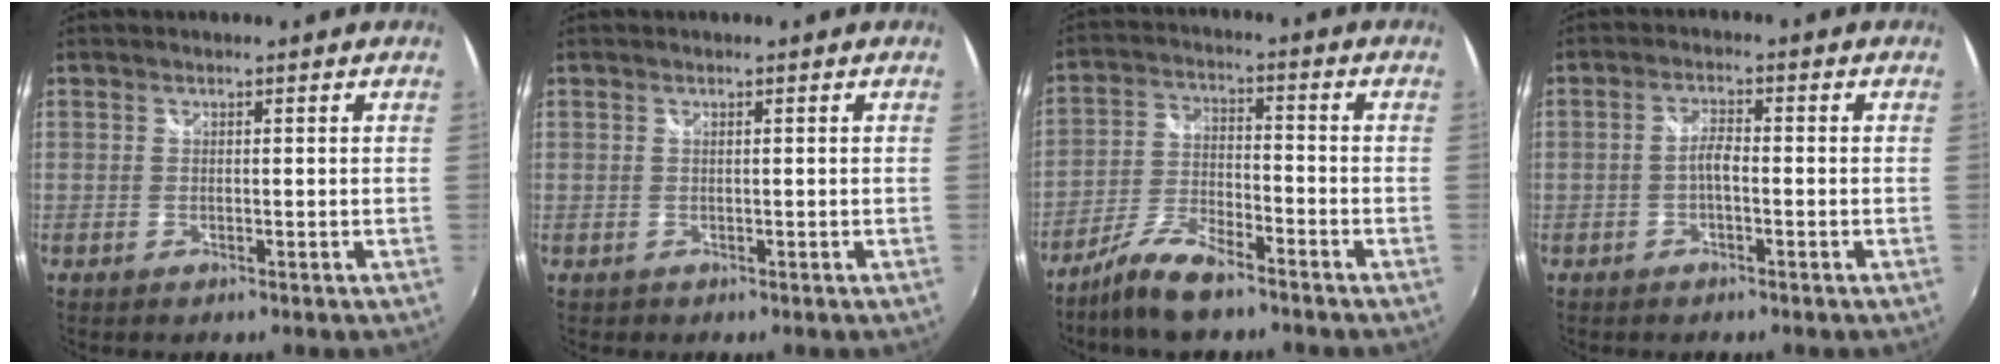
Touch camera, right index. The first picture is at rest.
{"total": 0.5, "force": [0.0, 0.5, 0.0], "torque": [0.000, 0.001, 0.002]}
{"total": 9.0, "force": [-7.1, 2.3, 5.1], "torque": [-0.111, -0.002, -0.136]}
{"total": 2.5, "force": [-1.0, 0.7, 2.2], "torque": [-0.048, 0.008, -0.020]}